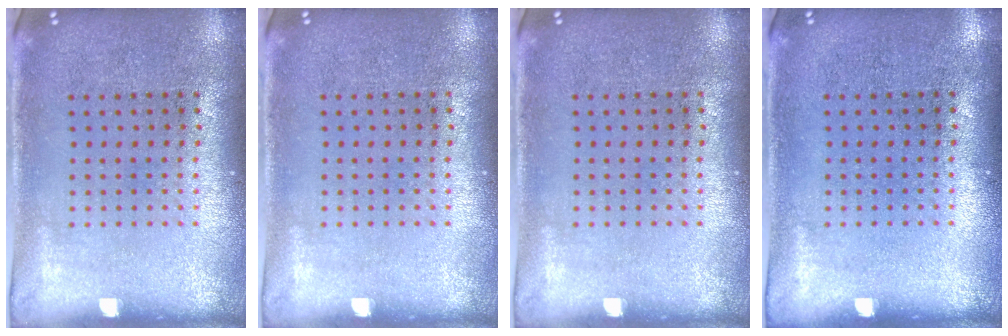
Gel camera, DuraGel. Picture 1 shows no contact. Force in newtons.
{"total": 0.0}
{"total": 0.0}
{"total": 0.0}